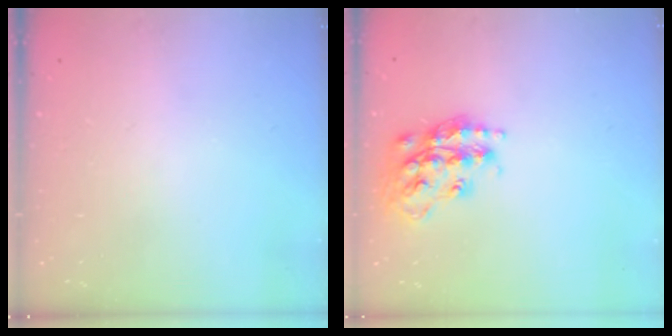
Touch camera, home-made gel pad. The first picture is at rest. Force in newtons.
{"total": 18.0, "press": 17.9, "slide": 1.2}